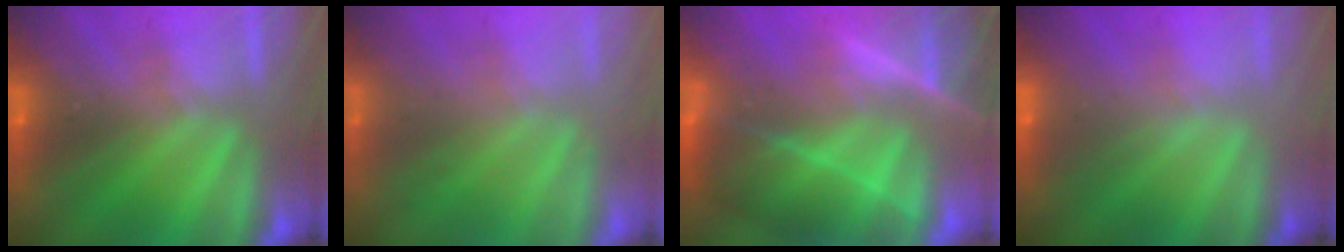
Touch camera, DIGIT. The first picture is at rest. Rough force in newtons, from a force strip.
{"total": 2.2}
{"total": 7.1}
{"total": 2.3}